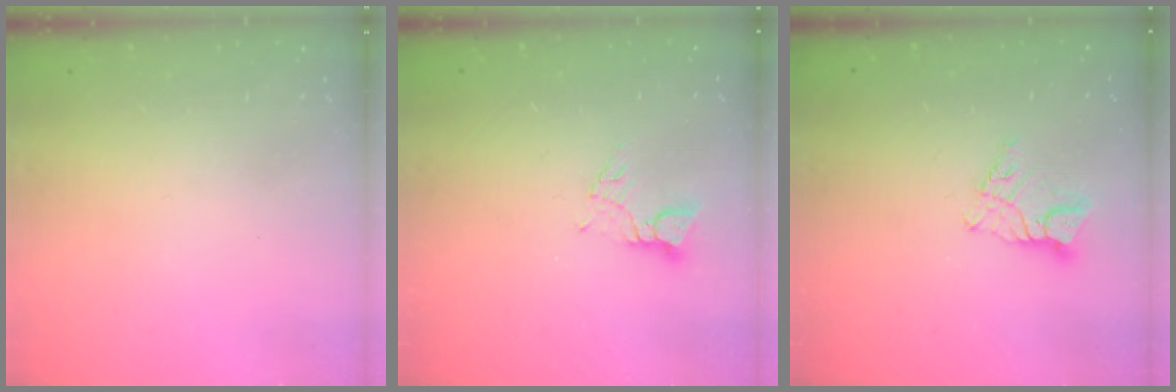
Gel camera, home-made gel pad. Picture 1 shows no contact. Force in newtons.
{"total": 2.6, "press": 2.6, "slide": 0.3}
{"total": 6.9, "press": 6.9, "slide": 0.5}